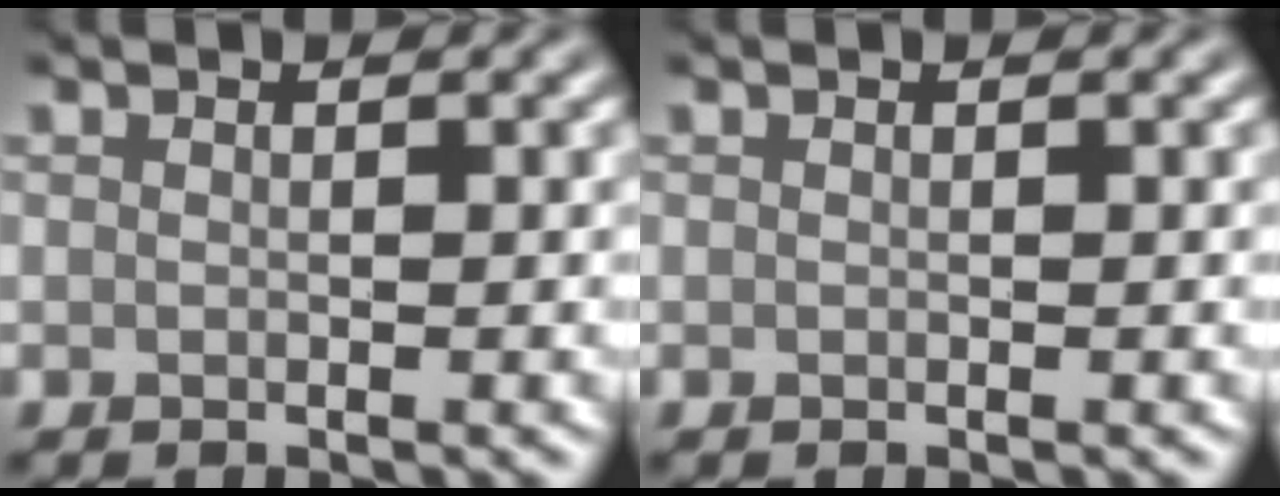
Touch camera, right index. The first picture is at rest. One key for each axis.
{"total": 0.0}